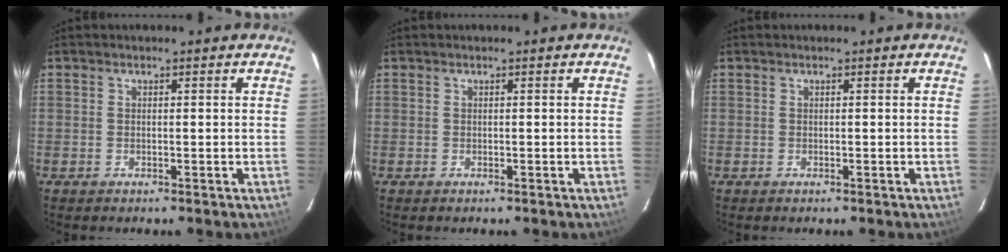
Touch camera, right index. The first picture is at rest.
{"total": 0.0}
{"total": 0.0}